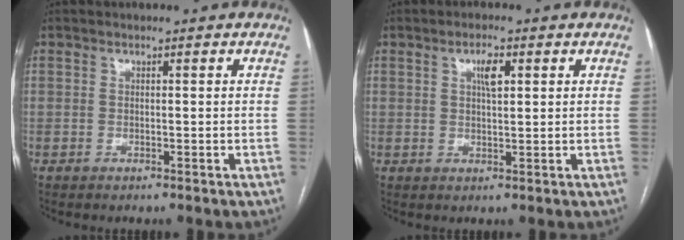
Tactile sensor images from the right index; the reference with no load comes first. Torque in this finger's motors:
{"motor_torque": [0.23, 0.03, 0.12, 0.03]}